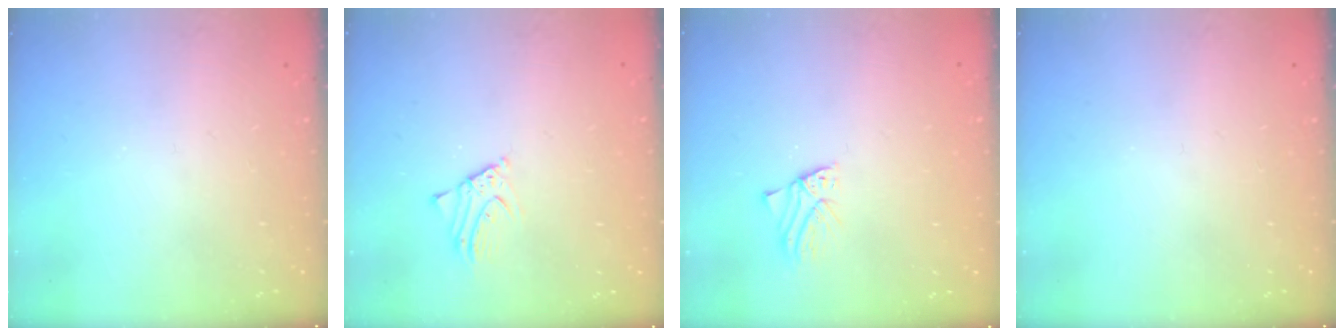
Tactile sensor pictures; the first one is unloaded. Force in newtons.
{"total": 2.4, "press": 2.4, "slide": 0.1}
{"total": 1.2, "press": 1.2, "slide": 0.1}
{"total": 0.0}